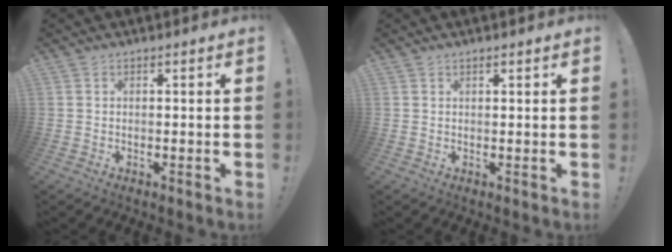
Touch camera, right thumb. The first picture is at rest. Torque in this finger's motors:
{"motor_torque": [0.17, -0.19, -0.16, -0.04, -0.02]}